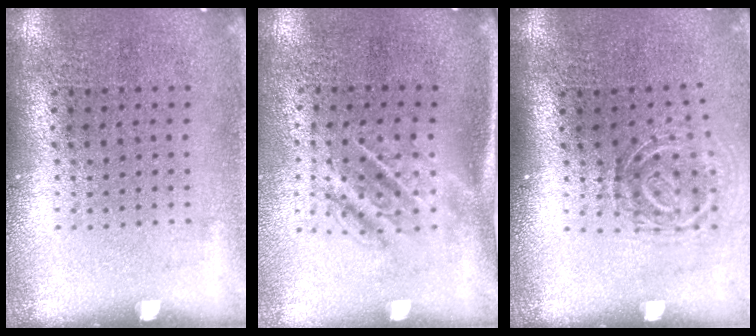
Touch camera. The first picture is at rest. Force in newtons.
{"total": 1.7, "press": 1.3, "slide": 1.1}
{"total": 1.8, "press": 1.2, "slide": 1.4}